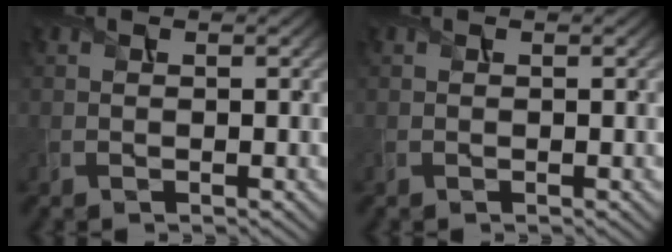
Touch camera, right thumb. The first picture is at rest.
{"total": 0.0}